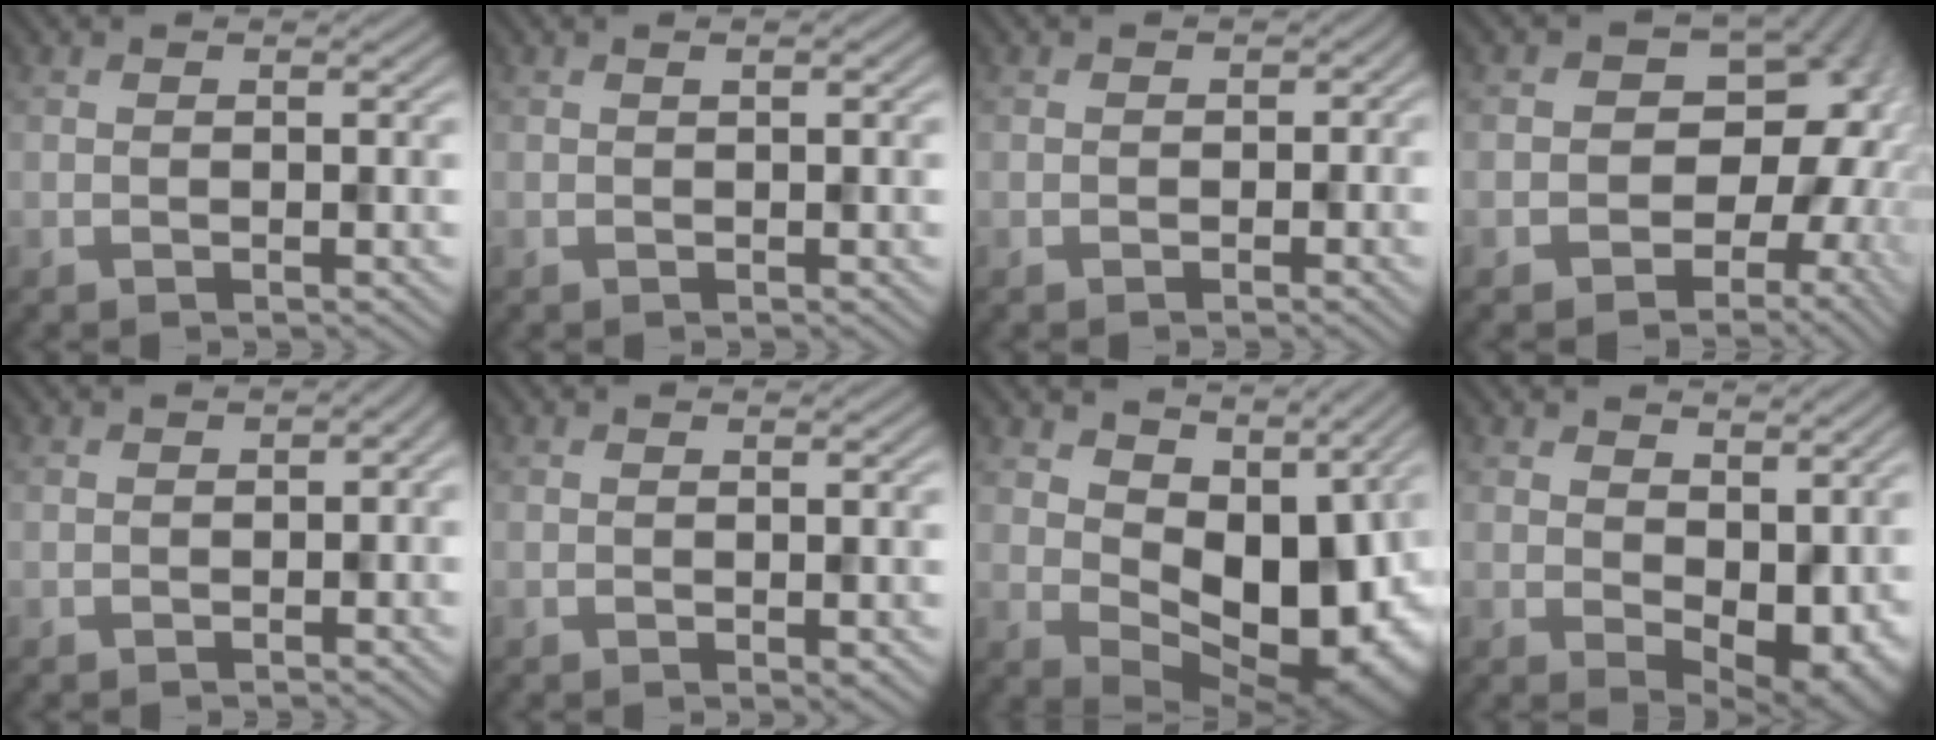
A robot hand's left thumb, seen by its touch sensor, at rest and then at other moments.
{"total": 0.7, "force": [0.3, 0.1, 0.6], "torque": [-0.015, 0.003, 0.002]}
{"total": 0.9, "force": [-0.2, 0.9, -0.1], "torque": [0.006, -0.004, -0.007]}
{"total": 14.8, "force": [-1.4, 11.5, 9.2], "torque": [-0.122, -0.029, -0.028]}
{"total": 1.5, "force": [-0.4, 1.1, 1.0], "torque": [-0.016, -0.006, -0.007]}
{"total": 0.7, "force": [-0.1, 0.3, 0.6], "torque": [-0.010, -0.003, 0.000]}
{"total": 12.3, "force": [3.0, 7.6, 9.2], "torque": [-0.135, -0.017, 0.059]}
{"total": 7.8, "force": [1.3, 4.8, 6.0], "torque": [-0.094, -0.021, 0.032]}